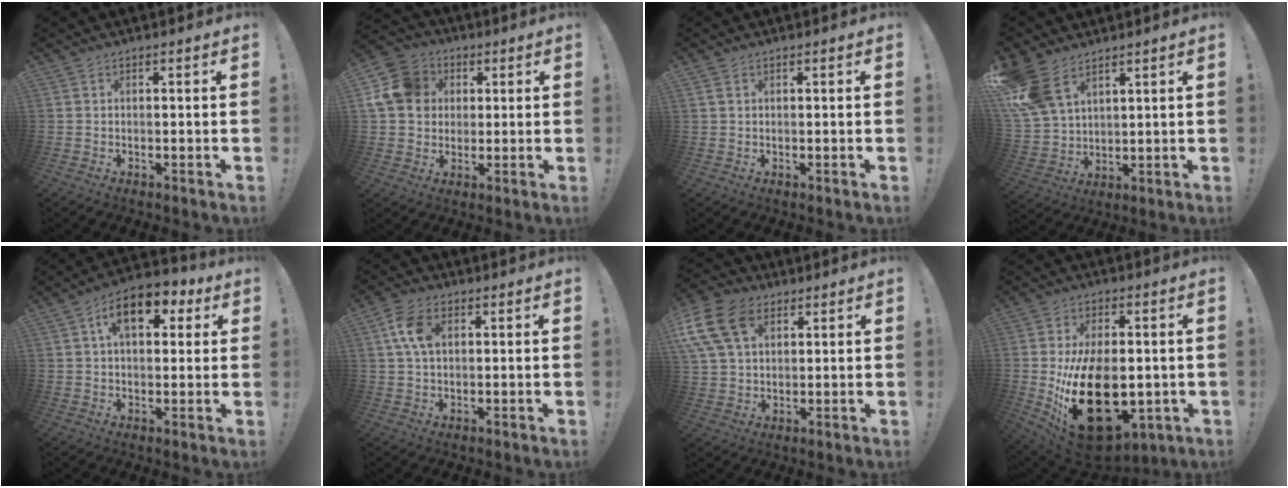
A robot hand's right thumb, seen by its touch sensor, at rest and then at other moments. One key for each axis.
{"total": 13.8, "fx": 2.7, "fy": 12.1, "fz": 6.0, "tx": -0.105, "ty": 0.008, "tz": 0.059}
{"total": 1.3, "fx": 0.8, "fy": 0.8, "fz": 0.6, "tx": -0.013, "ty": 0.001, "tz": 0.015}
{"total": 13.3, "fx": 8.3, "fy": 7.9, "fz": 6.9, "tx": -0.149, "ty": -0.037, "tz": 0.163}
{"total": 11.4, "fx": 4.4, "fy": 6.4, "fz": 8.4, "tx": -0.129, "ty": -0.003, "tz": 0.074}
{"total": 8.4, "fx": 2.2, "fy": 5.5, "fz": 6.0, "tx": -0.130, "ty": 0.011, "tz": 0.044}
{"total": 15.9, "fx": 6.5, "fy": 10.7, "fz": 9.8, "tx": -0.212, "ty": -0.028, "tz": 0.123}
{"total": 25.6, "fx": -4.1, "fy": 15.2, "fz": 20.2, "tx": -0.360, "ty": 0.004, "tz": -0.046}